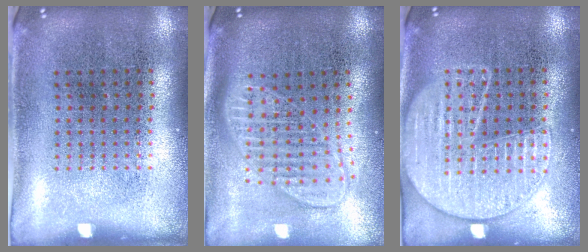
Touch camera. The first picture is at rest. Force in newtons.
{"total": 1.9, "press": 1.6, "slide": 1.1}
{"total": 1.6, "press": 1.6, "slide": 0.1}